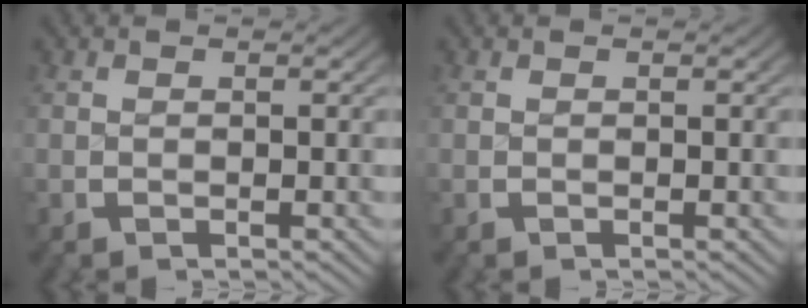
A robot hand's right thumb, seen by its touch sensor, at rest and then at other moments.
{"total": 0.0}